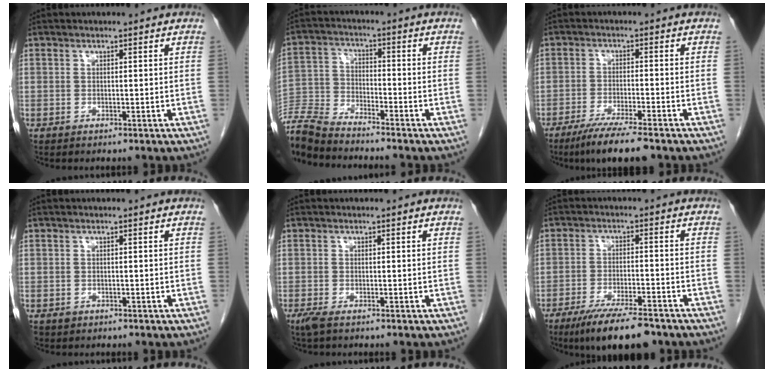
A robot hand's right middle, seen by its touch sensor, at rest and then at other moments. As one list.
[{"total": 9.9, "force": [-9.6, 0.0, 2.2], "torque": [-0.050, -0.007, -0.192]}, {"total": 7.7, "force": [-5.8, 0.3, 5.1], "torque": [-0.086, -0.020, -0.097]}, {"total": 0.7, "force": [-0.3, 0.6, 0.1], "torque": [-0.006, 0.003, -0.002]}, {"total": 1.6, "force": [-1.1, 0.4, 1.2], "torque": [-0.031, -0.007, -0.021]}, {"total": 11.3, "force": [-8.4, 1.9, 7.3], "torque": [-0.119, -0.024, -0.134]}]